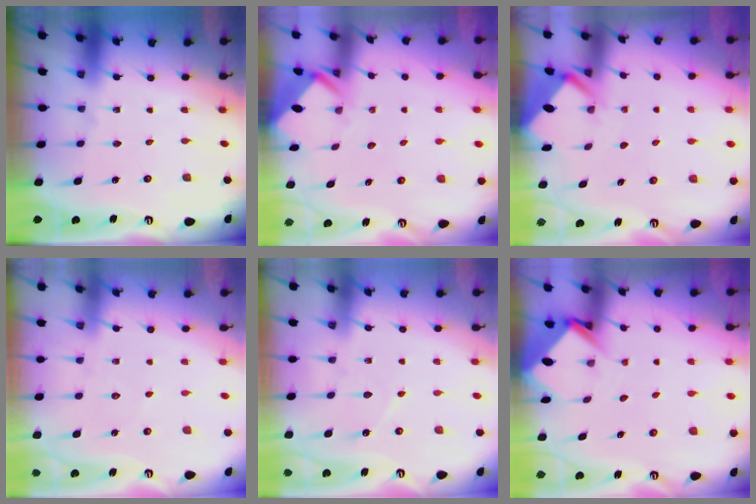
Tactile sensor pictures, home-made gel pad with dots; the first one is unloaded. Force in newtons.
{"total": 3.6, "press": 3.5, "slide": 0.2}
{"total": 2.8, "press": 2.8, "slide": 0.2}
{"total": 4.1, "press": 4.0, "slide": 0.5}
{"total": 4.0, "press": 4.0, "slide": 0.4}
{"total": 3.6, "press": 3.6, "slide": 0.2}